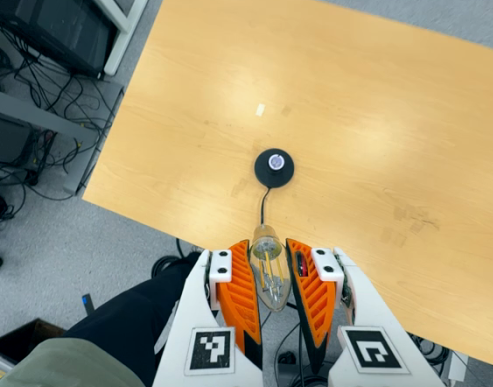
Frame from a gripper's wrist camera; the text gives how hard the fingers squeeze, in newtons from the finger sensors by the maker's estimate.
{"total": 21.2, "left": 23.7, "right": 18.7}